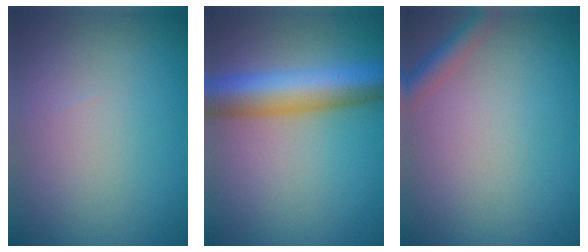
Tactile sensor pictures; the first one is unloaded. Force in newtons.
{"total": 8.0, "press": 8.0, "slide": 0.3}
{"total": 2.3, "press": 2.3, "slide": 0.1}